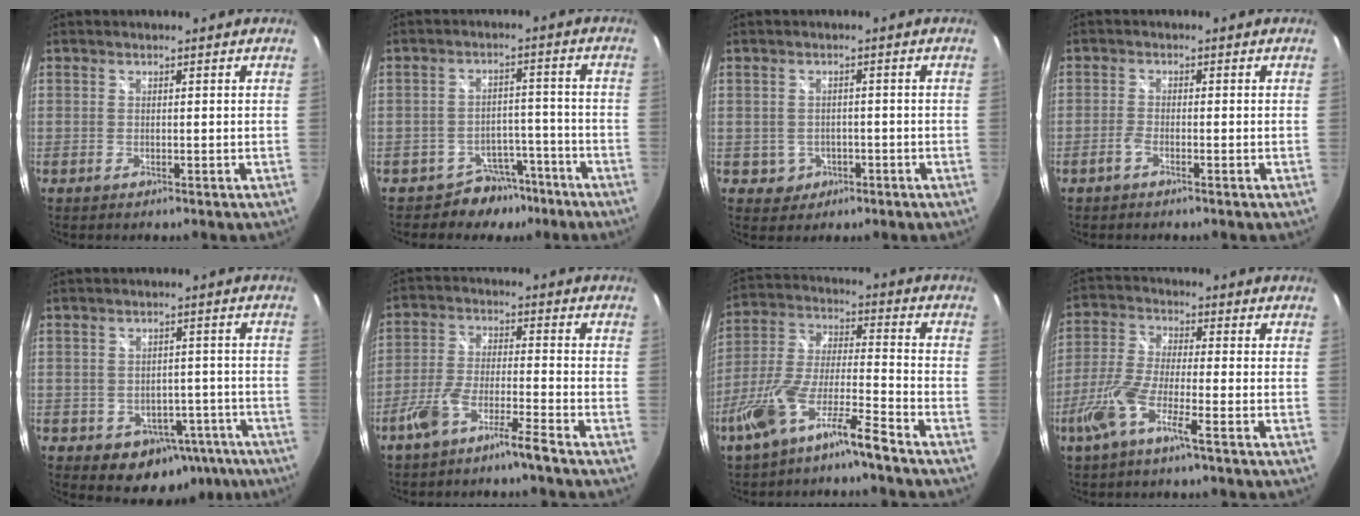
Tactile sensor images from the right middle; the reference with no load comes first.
{"total": 7.2, "force": [-5.5, 4.6, 0.4], "torque": [-0.001, 0.032, -0.075]}
{"total": 3.8, "force": [-1.2, 3.6, 0.8], "torque": [-0.028, 0.006, -0.007]}
{"total": 1.6, "force": [-1.1, 0.4, 1.1], "torque": [-0.035, 0.002, -0.027]}
{"total": 10.8, "force": [-5.6, 8.1, 4.4], "torque": [-0.079, 0.027, -0.043]}
{"total": 7.0, "force": [-5.2, -0.2, 4.6], "torque": [-0.110, 0.004, -0.099]}
{"total": 11.9, "force": [-8.3, 0.9, 8.4], "torque": [-0.177, 0.000, -0.156]}
{"total": 9.2, "force": [-4.8, 0.8, 7.8], "torque": [-0.175, -0.007, -0.098]}